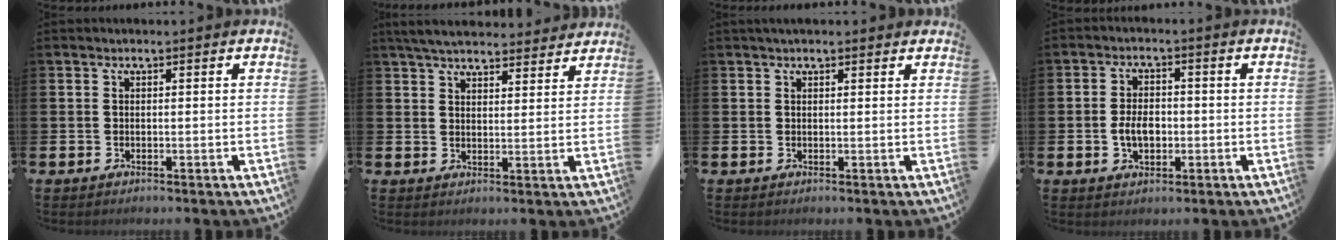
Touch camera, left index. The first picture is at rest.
{"total": 5.4, "force": [5.1, 1.0, 1.2], "torque": [-0.038, -0.022, 0.093]}
{"total": 1.3, "force": [1.2, 0.3, 0.5], "torque": [-0.001, 0.000, 0.019]}
{"total": 4.1, "force": [-0.6, 2.6, 3.1], "torque": [-0.043, 0.000, -0.015]}